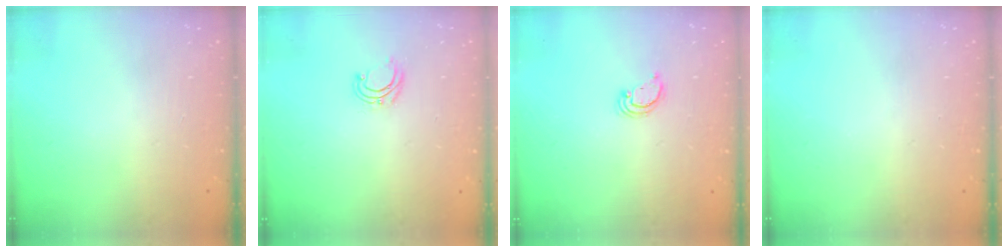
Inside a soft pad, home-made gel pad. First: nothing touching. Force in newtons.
{"total": 4.6, "press": 4.5, "slide": 0.5}
{"total": 2.4, "press": 2.4, "slide": 0.2}
{"total": 0.0}